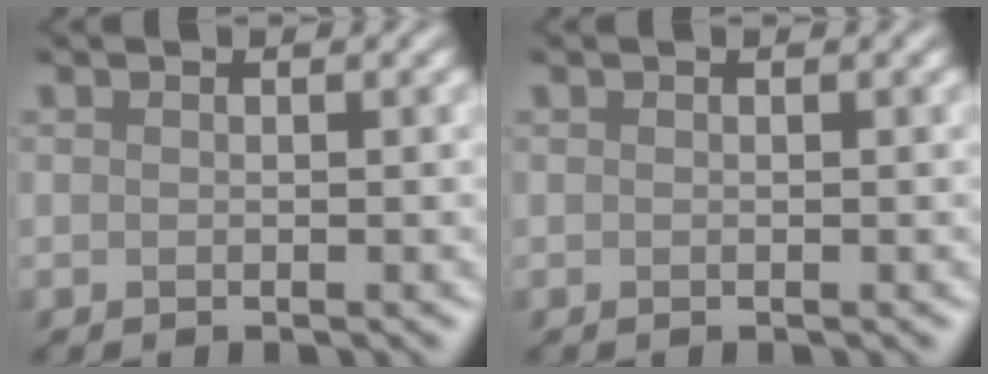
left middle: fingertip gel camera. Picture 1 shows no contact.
{"total": 0.0}